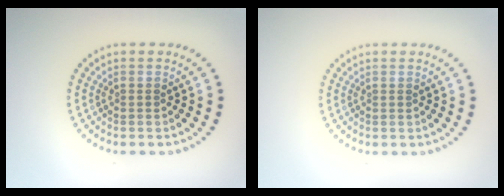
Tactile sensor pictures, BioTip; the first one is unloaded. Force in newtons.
{"total": 0.0}